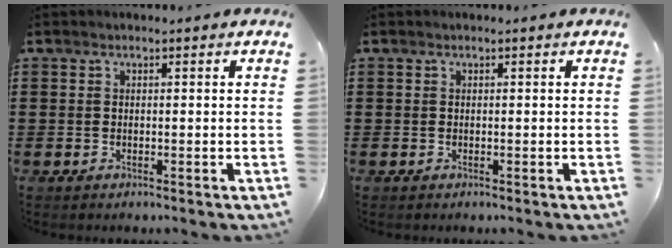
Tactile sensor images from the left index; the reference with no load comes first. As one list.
[{"total": 0.0}]